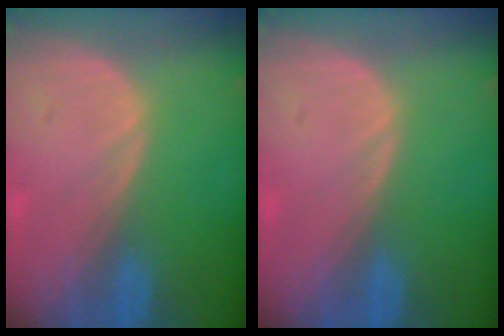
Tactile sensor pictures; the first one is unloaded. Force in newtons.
{"total": 0.0}